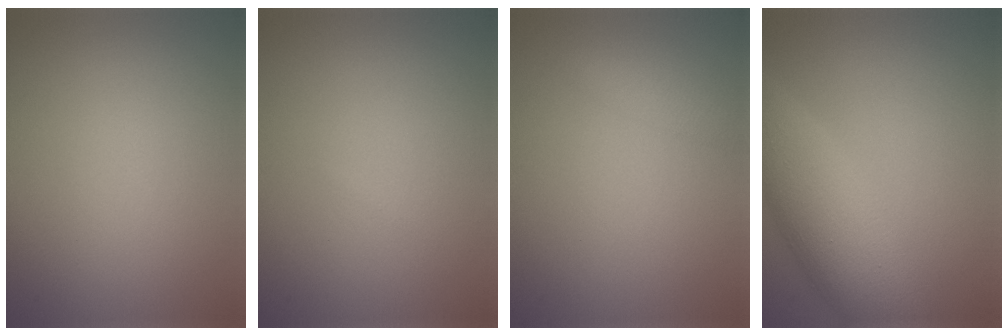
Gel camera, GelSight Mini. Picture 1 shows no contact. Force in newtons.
{"total": 0.0}
{"total": 1.3, "press": 1.3, "slide": 0.0}
{"total": 7.1, "press": 7.1, "slide": 0.3}